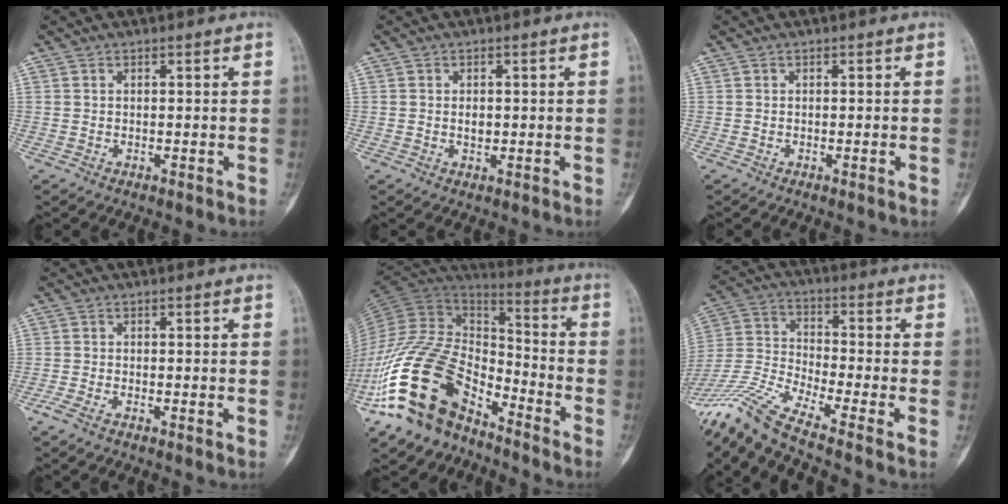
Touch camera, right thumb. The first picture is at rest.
{"total": 1.7, "force": [0.0, 1.2, 1.2], "torque": [-0.016, 0.001, 0.001]}
{"total": 1.0, "force": [-0.2, 0.0, 1.0], "torque": [-0.015, -0.002, -0.003]}
{"total": 2.4, "force": [-1.3, 0.3, 2.0], "torque": [-0.048, -0.004, -0.033]}
{"total": 22.6, "force": [-13.8, 11.1, 14.0], "torque": [-0.262, 0.075, -0.262]}
{"total": 18.4, "force": [-13.3, 0.7, 12.7], "torque": [-0.304, 0.017, -0.258]}